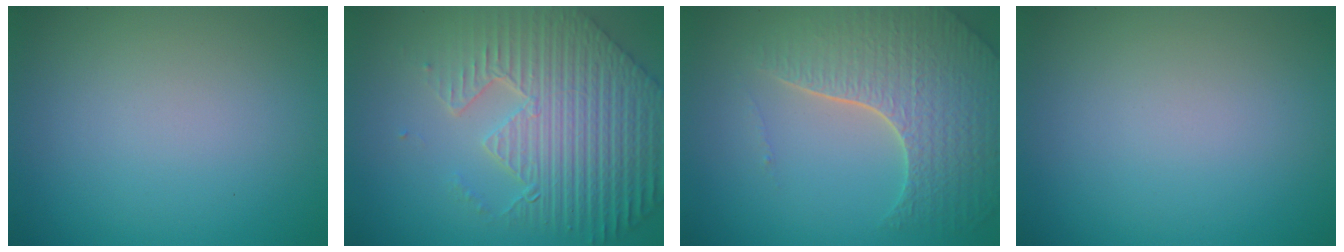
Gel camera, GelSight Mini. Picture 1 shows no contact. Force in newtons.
{"total": 9.0, "press": 6.4, "slide": 6.3}
{"total": 7.0, "press": 5.2, "slide": 4.6}
{"total": 0.0}